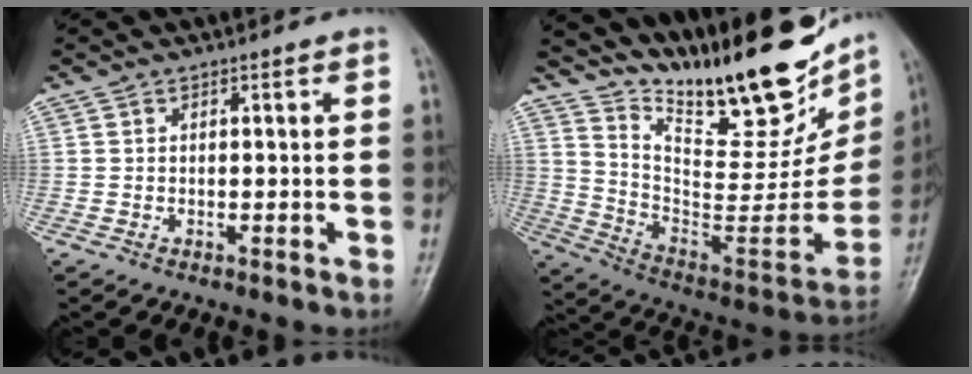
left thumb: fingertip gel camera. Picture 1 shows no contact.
{"total": 29.4, "force": [21.0, 9.3, 18.5], "torque": [-0.247, -0.108, 0.328]}